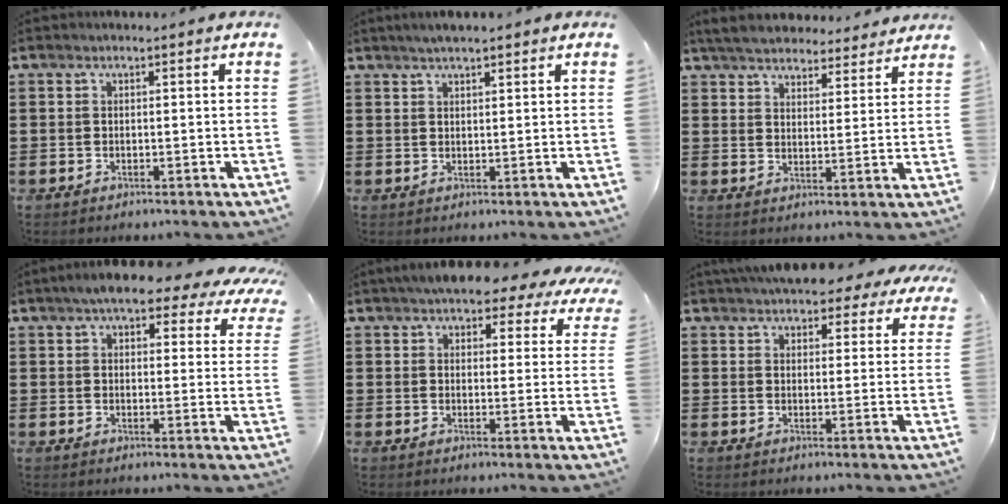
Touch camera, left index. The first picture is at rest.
{"total": 2.2, "force": [1.8, 0.3, 1.3], "torque": [-0.027, 0.006, 0.032]}
{"total": 5.5, "force": [5.3, 1.0, 1.2], "torque": [-0.045, -0.022, 0.094]}
{"total": 7.2, "force": [5.8, 2.2, 3.6], "torque": [-0.068, -0.016, 0.099]}
{"total": 6.3, "force": [5.5, 2.1, 2.3], "torque": [-0.044, -0.020, 0.093]}
{"total": 5.5, "force": [4.9, 2.0, 1.7], "torque": [-0.046, -0.013, 0.087]}